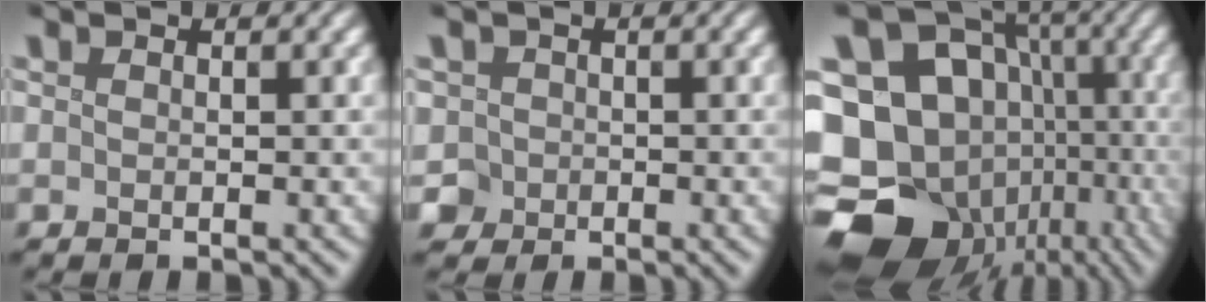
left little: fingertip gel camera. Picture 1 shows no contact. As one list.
[{"total": 1.9, "force": [-0.3, 1.9, 0.1], "torque": [0.007, 0.005, -0.004]}, {"total": 21.2, "force": [-6.3, 17.5, 10.0], "torque": [-0.195, -0.013, -0.095]}]